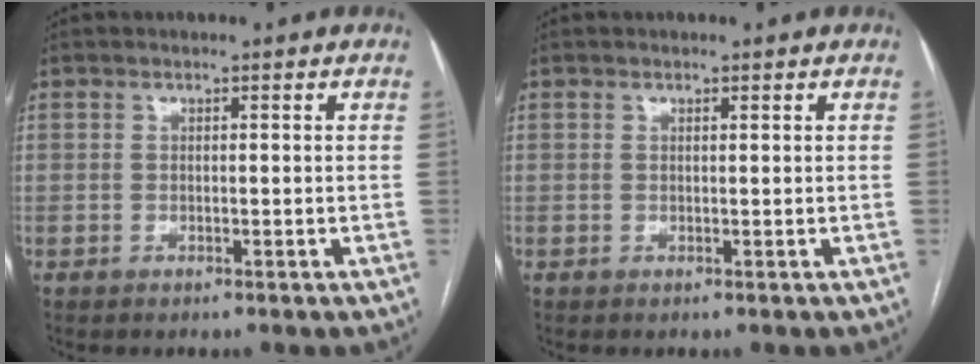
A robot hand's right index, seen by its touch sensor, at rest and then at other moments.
{"total": 0.0}